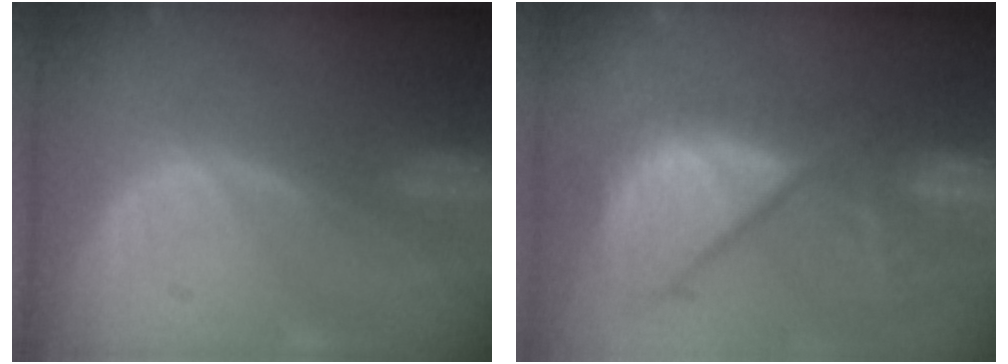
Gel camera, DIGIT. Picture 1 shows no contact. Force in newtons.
{"total": 13.1, "press": 10.9, "slide": 7.3}